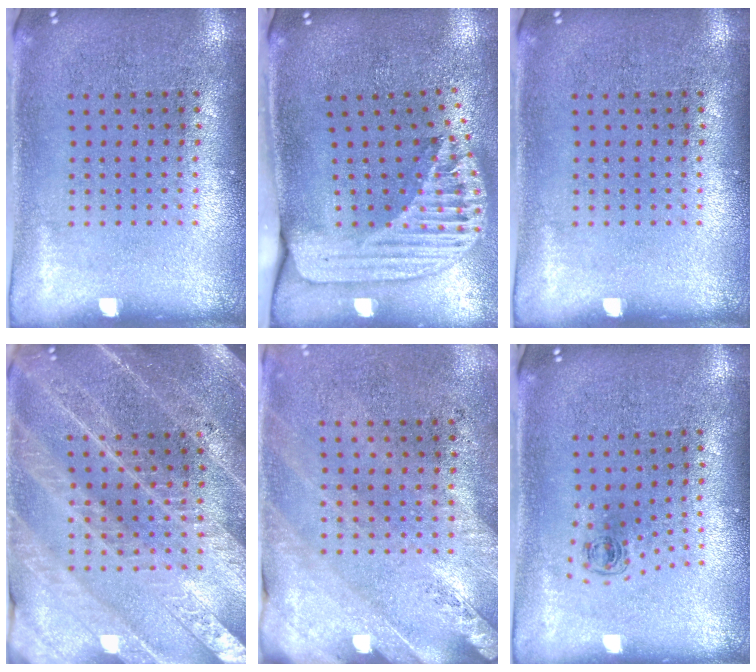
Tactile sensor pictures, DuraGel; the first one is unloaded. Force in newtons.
{"total": 2.5, "press": 1.7, "slide": 1.9}
{"total": 0.0}
{"total": 3.8, "press": 3.6, "slide": 1.4}
{"total": 2.4, "press": 2.1, "slide": 1.3}
{"total": 0.5, "press": 0.3, "slide": 0.4}